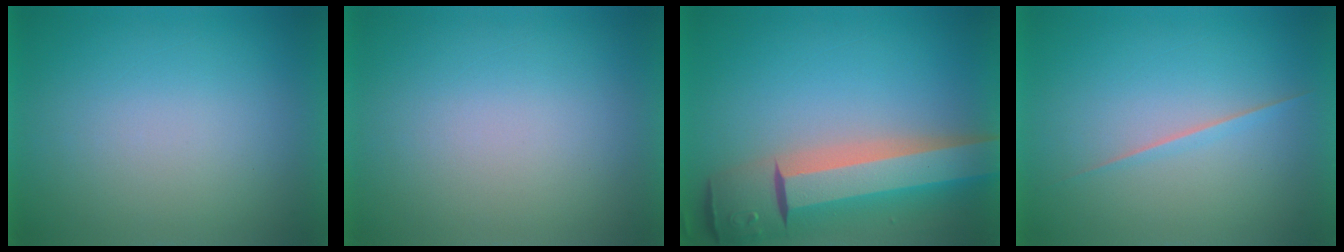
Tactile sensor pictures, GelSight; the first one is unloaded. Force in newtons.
{"total": 0.0}
{"total": 12.3}
{"total": 1.6}